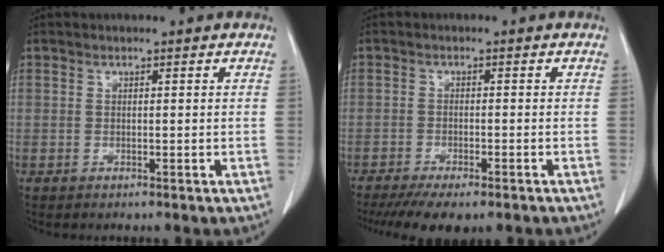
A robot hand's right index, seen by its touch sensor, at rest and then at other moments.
{"total": 8.0, "force": [-6.1, 2.6, 4.5], "torque": [-0.063, -0.010, -0.092]}